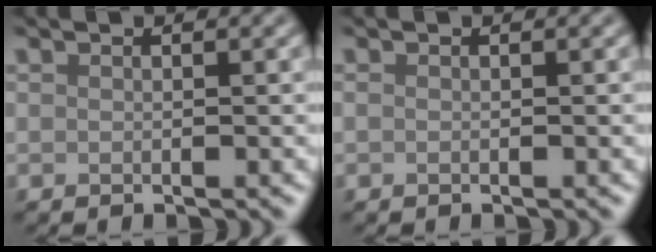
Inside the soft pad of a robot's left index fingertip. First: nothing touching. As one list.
[{"total": 0.0}]